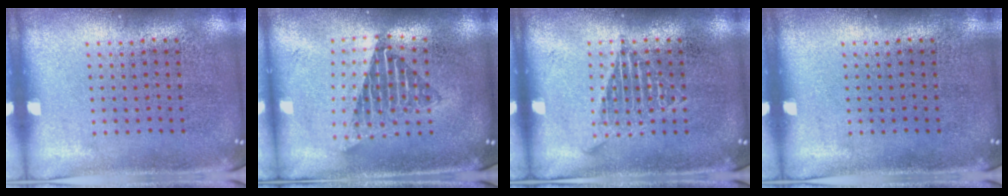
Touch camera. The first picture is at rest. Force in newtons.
{"total": 1.7, "press": 1.3, "slide": 1.1}
{"total": 1.7, "press": 1.7, "slide": 0.2}
{"total": 0.0}